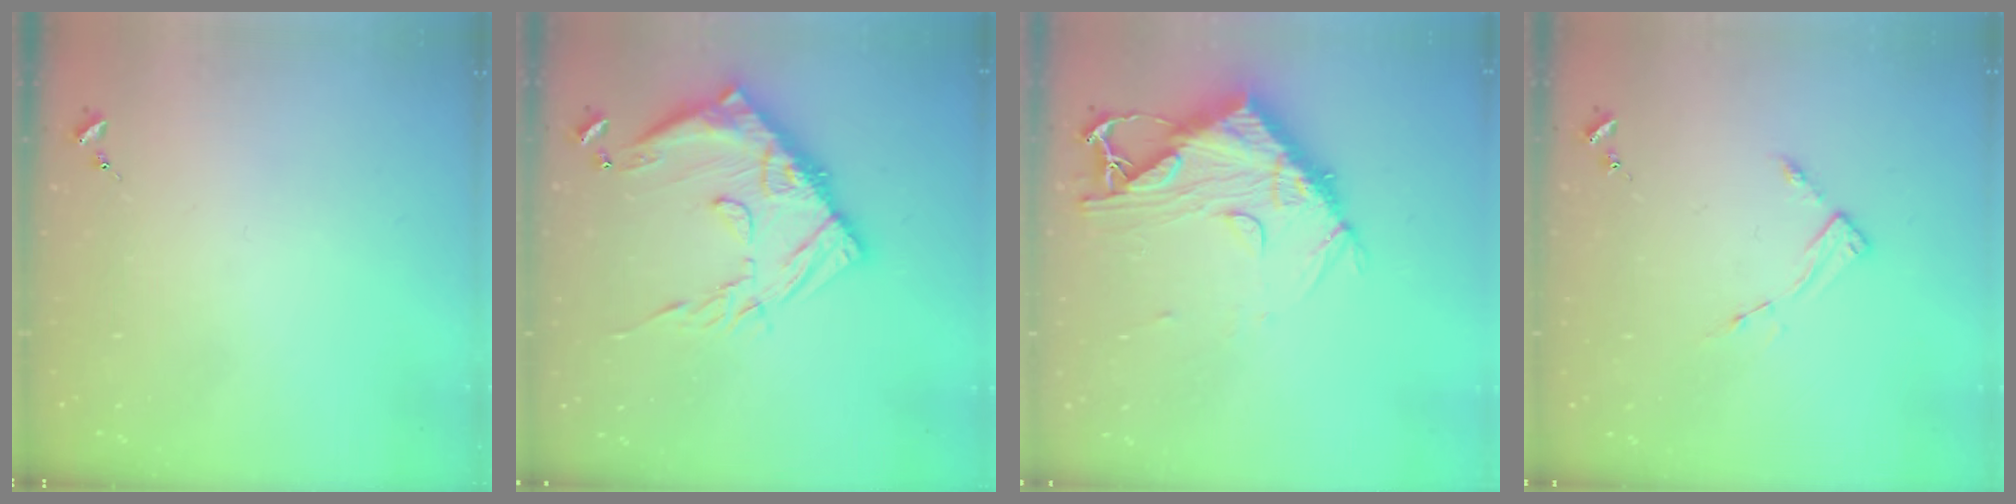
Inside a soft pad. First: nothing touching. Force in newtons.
{"total": 19.6, "press": 19.5, "slide": 2.0}
{"total": 13.2, "press": 13.1, "slide": 1.4}
{"total": 3.6, "press": 3.5, "slide": 0.4}